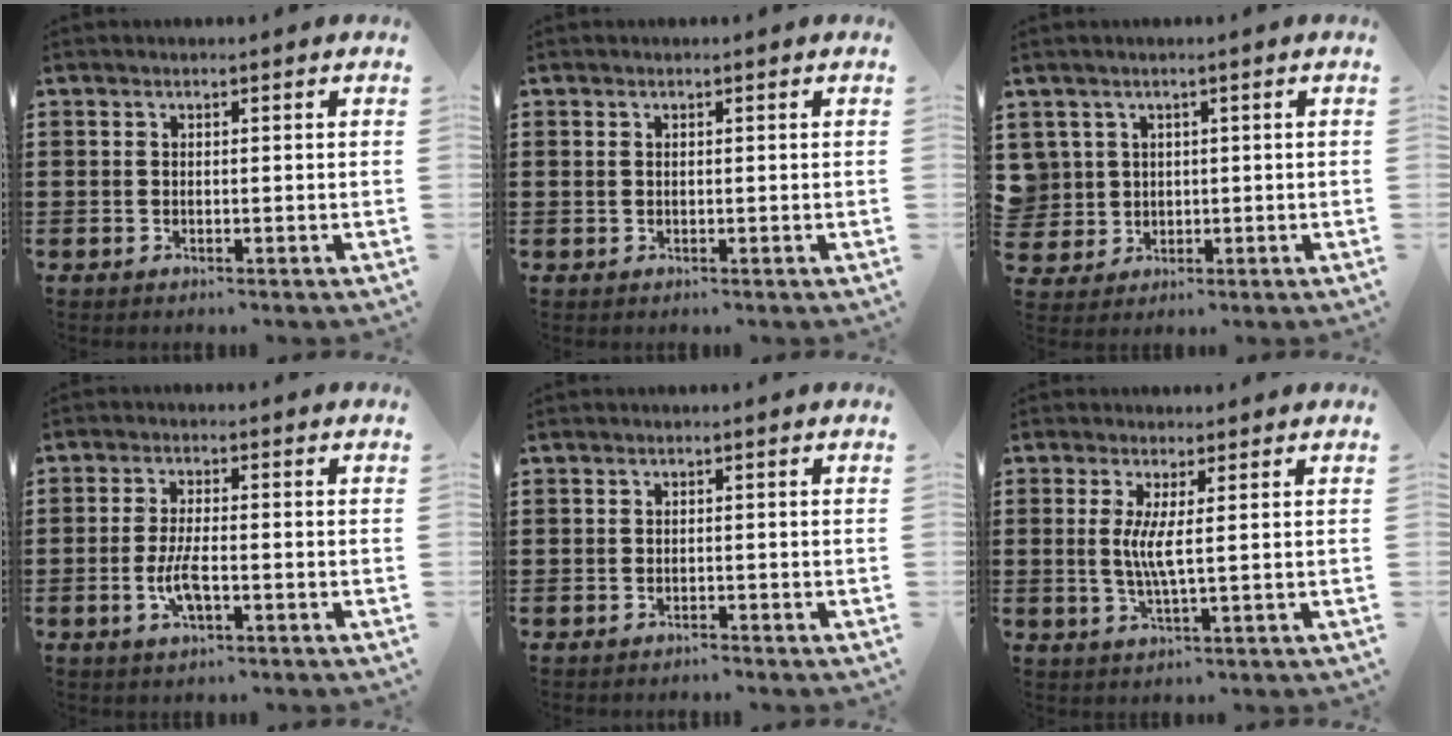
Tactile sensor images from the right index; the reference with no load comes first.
{"total": 0.6, "force": [0.2, 0.4, 0.3], "torque": [-0.008, 0.002, 0.004]}
{"total": 3.3, "force": [0.8, 3.2, -0.1], "torque": [-0.018, 0.011, 0.015]}
{"total": 4.6, "force": [-1.4, 1.5, 4.1], "torque": [-0.090, -0.002, -0.030]}
{"total": 0.8, "force": [-0.8, 0.2, -0.1], "torque": [0.000, 0.004, -0.019]}
{"total": 3.8, "force": [0.5, -0.1, 3.8], "torque": [-0.081, -0.009, 0.004]}